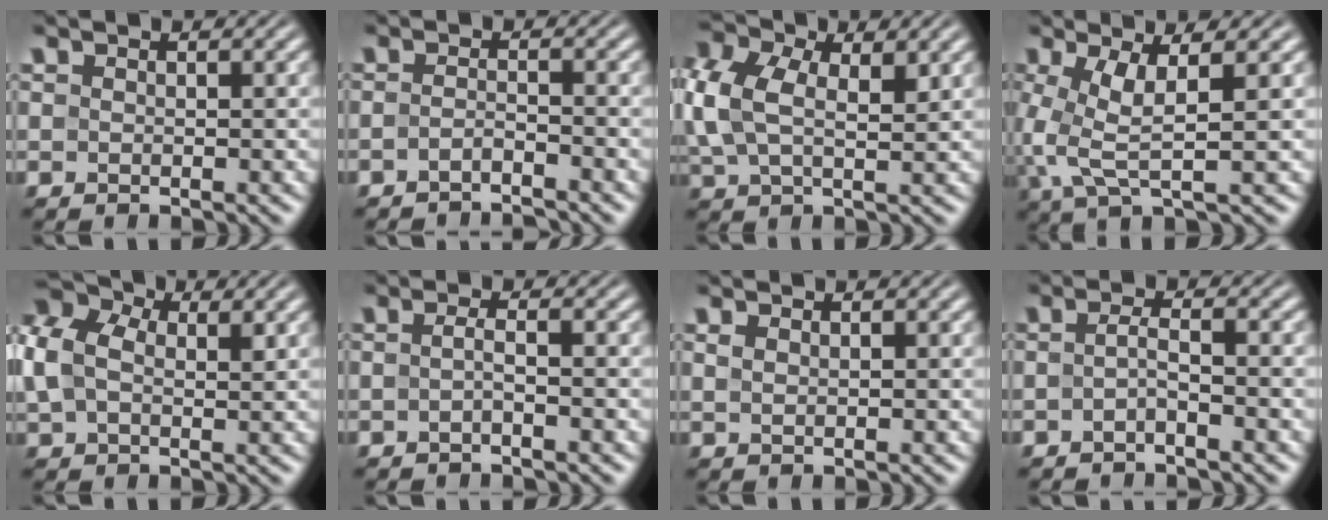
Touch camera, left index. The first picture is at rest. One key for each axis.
{"total": 1.8, "fx": -1.6, "fy": 0.2, "fz": 0.8, "tx": -0.014, "ty": -0.002, "tz": -0.034}
{"total": 7.3, "fx": 1.7, "fy": 4.4, "fz": 5.5, "tx": -0.148, "ty": 0.007, "tz": 0.030}
{"total": 4.3, "fx": 0.3, "fy": 1.0, "fz": 4.2, "tx": -0.100, "ty": -0.001, "tz": 0.007}
{"total": 7.1, "fx": 1.6, "fy": 4.8, "fz": 5.0, "tx": -0.130, "ty": 0.016, "tz": 0.024}
{"total": 1.2, "fx": -0.6, "fy": 0.1, "fz": 1.1, "tx": -0.023, "ty": 0.001, "tz": -0.012}
{"total": 0.6, "fx": 0.4, "fy": 0.2, "fz": 0.4, "tx": -0.011, "ty": 0.002, "tz": 0.008}
{"total": 1.6, "fx": -0.8, "fy": 0.1, "fz": 1.4, "tx": -0.030, "ty": 0.004, "tz": -0.019}